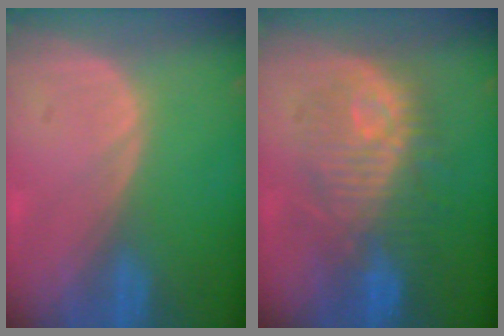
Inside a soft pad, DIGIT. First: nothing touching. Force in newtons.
{"total": 9.9, "press": 9.9, "slide": 0.2}